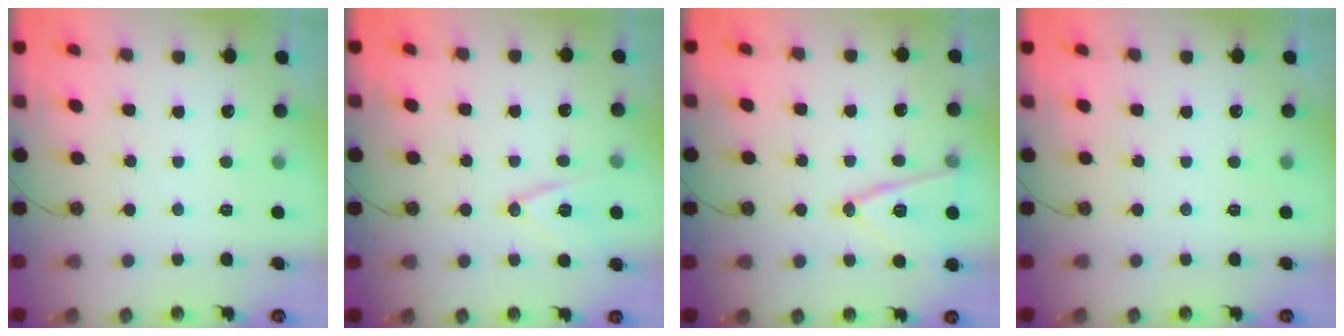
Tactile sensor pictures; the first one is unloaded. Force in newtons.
{"total": 11.8, "press": 11.3, "slide": 3.2}
{"total": 13.7, "press": 13.3, "slide": 3.5}
{"total": 0.0}